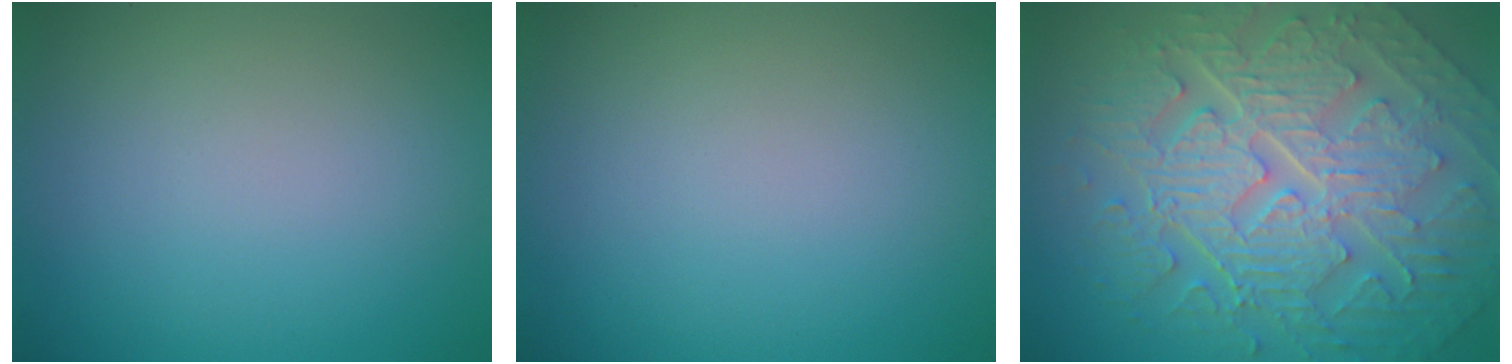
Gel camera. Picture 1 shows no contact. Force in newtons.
{"total": 0.0}
{"total": 10.4, "press": 7.1, "slide": 7.6}